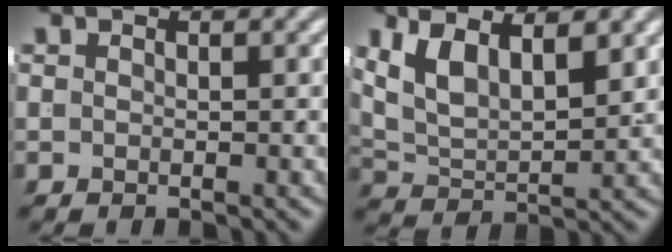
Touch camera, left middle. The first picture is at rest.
{"total": 6.5, "force": [1.8, 4.6, 4.2], "torque": [-0.092, -0.009, 0.030]}